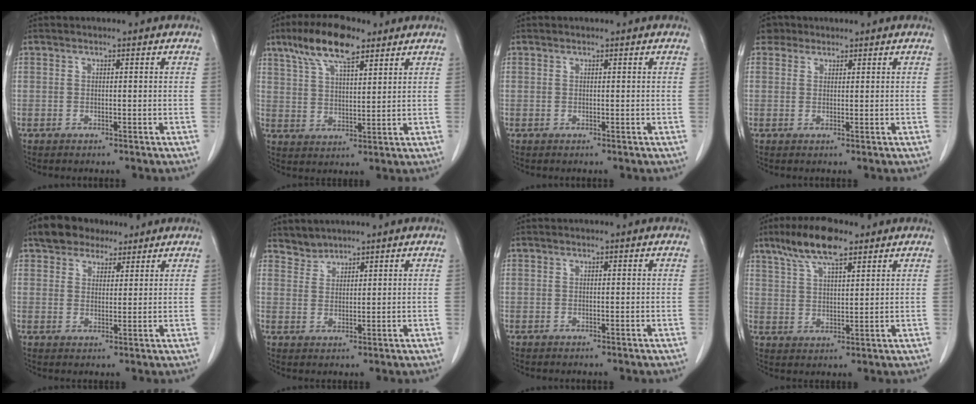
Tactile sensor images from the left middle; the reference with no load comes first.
{"total": 10.7, "force": [7.2, 2.9, 7.3], "torque": [-0.141, 0.016, 0.131]}
{"total": 0.0}
{"total": 2.4, "force": [1.8, 1.6, 0.0], "torque": [0.002, 0.010, 0.029]}
{"total": 6.6, "force": [5.1, 3.6, 2.2], "torque": [-0.037, 0.023, 0.092]}
{"total": 2.4, "force": [2.3, 0.6, -0.6], "torque": [0.013, 0.006, 0.046]}
{"total": 0.0}
{"total": 9.3, "force": [6.5, 2.2, 6.2], "torque": [-0.124, 0.013, 0.120]}